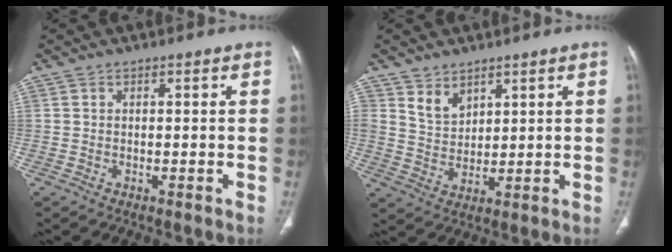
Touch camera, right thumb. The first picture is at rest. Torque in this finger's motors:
{"motor_torque": [0.37, 0.36, 0.61, 0.56, 0.09]}